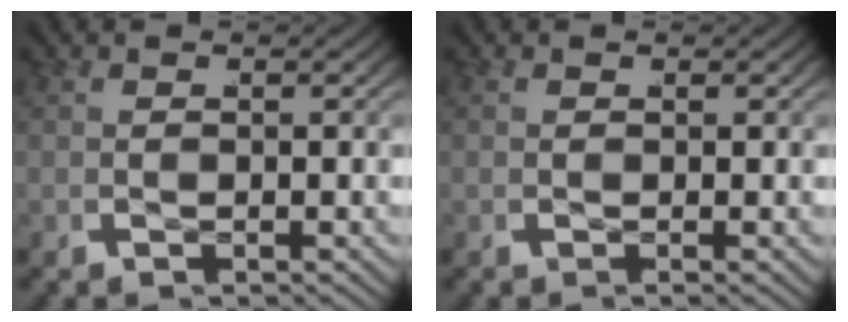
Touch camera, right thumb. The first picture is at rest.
{"total": 0.6, "force": [0.0, 0.3, 0.6], "torque": [-0.006, -0.005, 0.004]}